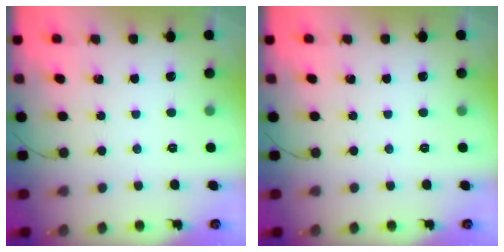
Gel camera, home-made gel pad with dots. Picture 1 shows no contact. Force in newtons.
{"total": 0.0}